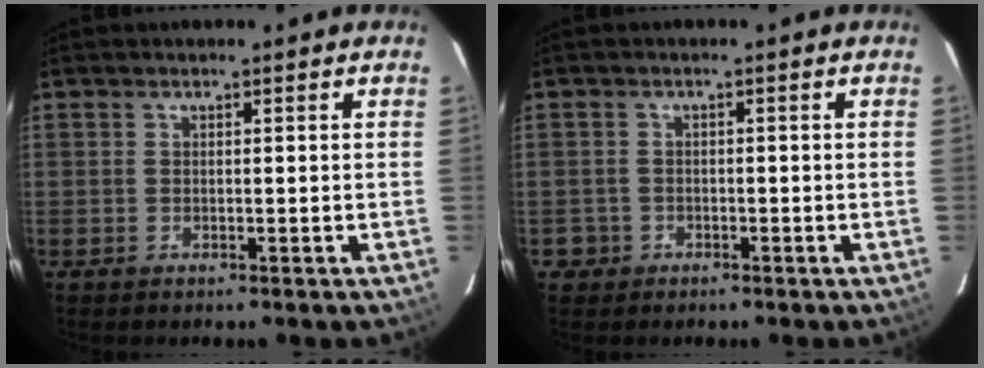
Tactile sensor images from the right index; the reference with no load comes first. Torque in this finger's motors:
{"motor_torque": [-0.19, 0.10, -0.81, -0.21]}